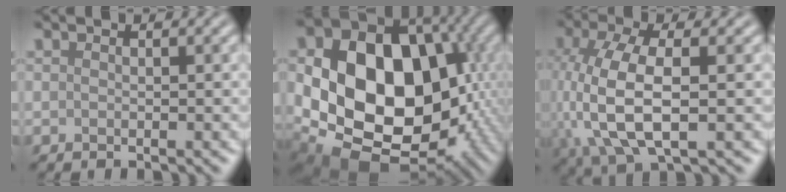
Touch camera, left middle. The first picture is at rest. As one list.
[{"total": 19.5, "force": [-0.8, 14.7, 12.8], "torque": [-0.218, -0.022, -0.004]}, {"total": 8.5, "force": [-0.4, 3.7, 7.6], "torque": [-0.170, -0.001, -0.009]}]